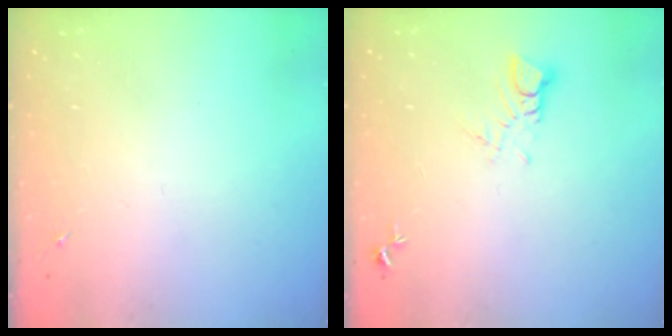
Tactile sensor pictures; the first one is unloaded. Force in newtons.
{"total": 3.5, "press": 3.5, "slide": 0.2}